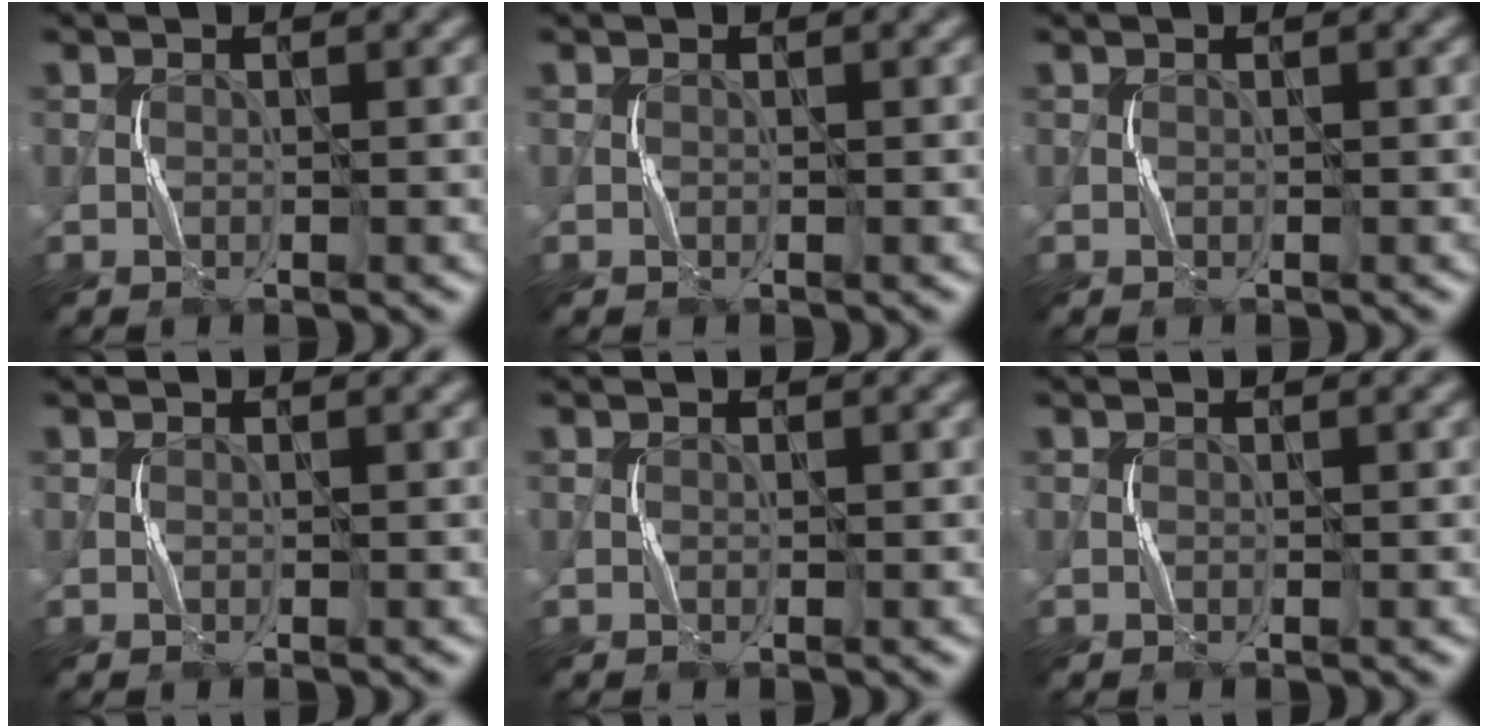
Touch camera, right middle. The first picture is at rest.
{"total": 0.0}
{"total": 0.0}
{"total": 0.0}
{"total": 0.0}
{"total": 0.0}